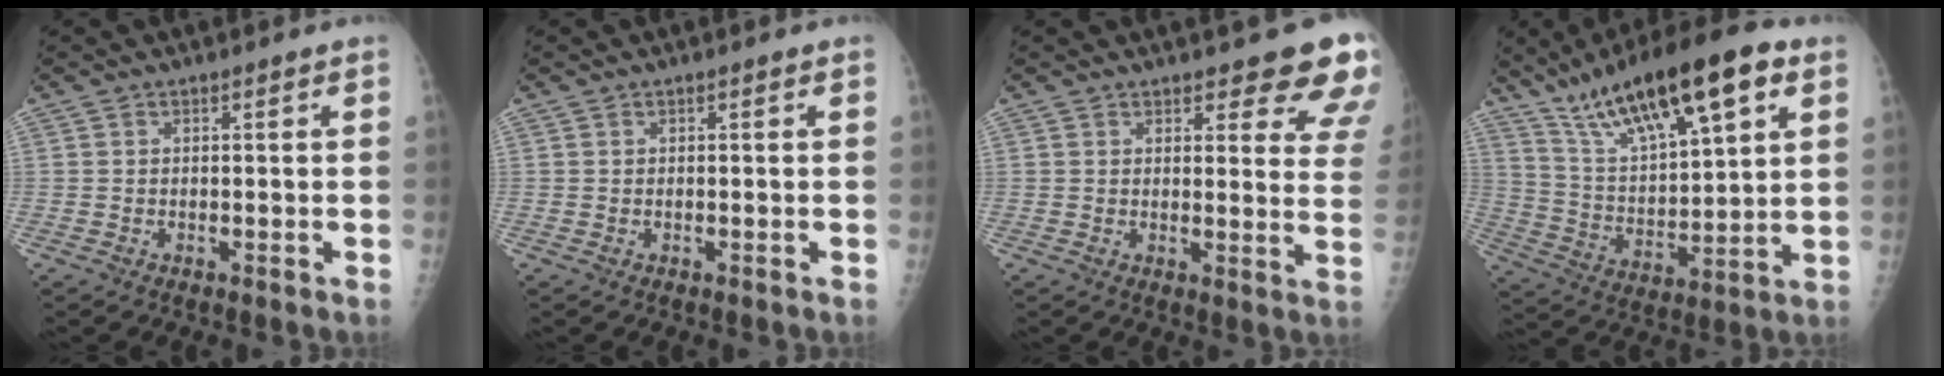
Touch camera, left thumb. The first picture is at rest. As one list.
[{"total": 0.0}, {"total": 11.8, "force": [9.4, 3.7, 6.2], "torque": [-0.022, -0.051, 0.089]}, {"total": 22.3, "force": [12.7, 6.9, 17.0], "torque": [-0.263, -0.024, 0.227]}]